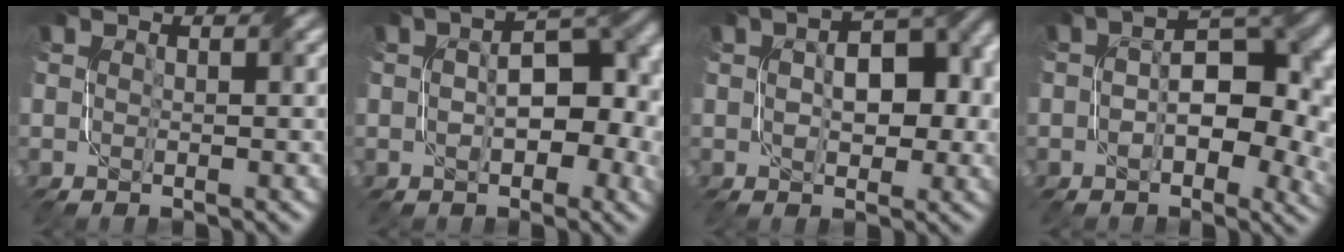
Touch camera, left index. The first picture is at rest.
{"total": 6.6, "force": [-0.4, 3.7, 5.5], "torque": [-0.074, 0.011, -0.009]}
{"total": 6.1, "force": [0.0, 3.6, 5.0], "torque": [-0.068, 0.011, -0.001]}
{"total": 8.9, "force": [-0.8, 4.8, 7.5], "torque": [-0.095, 0.009, -0.018]}